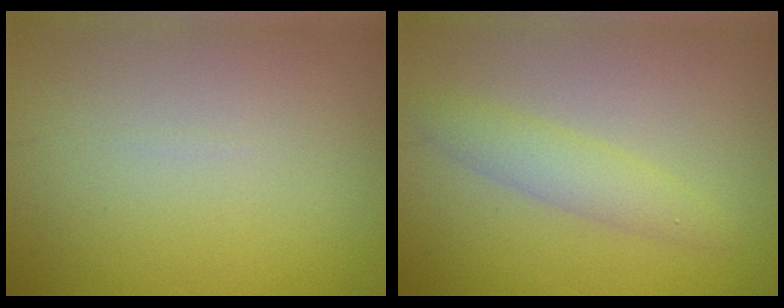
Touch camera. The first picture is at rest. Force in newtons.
{"total": 2.5, "press": 2.5, "slide": 0.1}